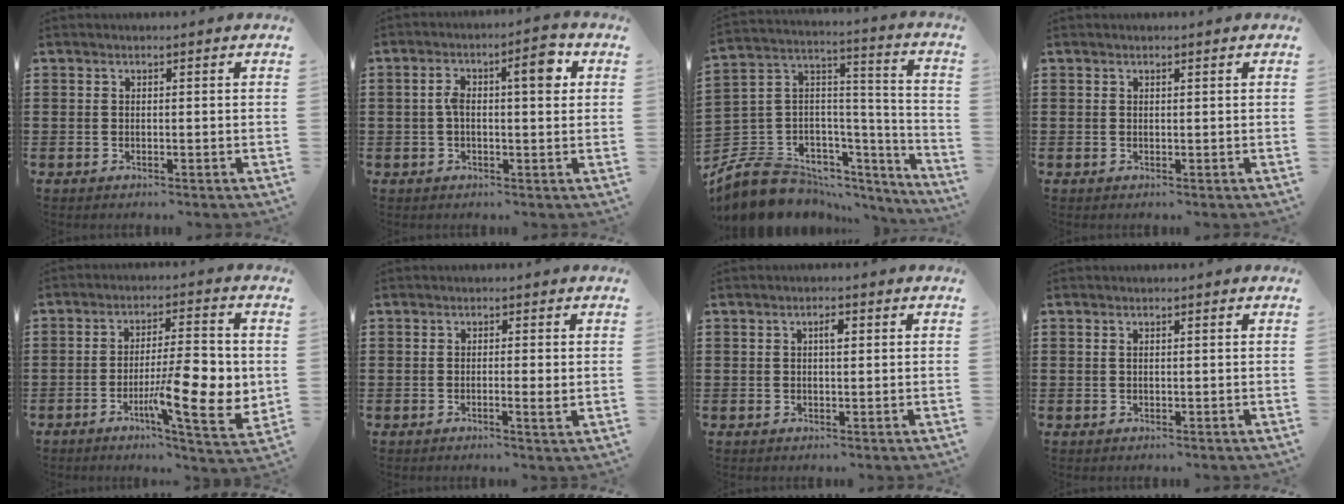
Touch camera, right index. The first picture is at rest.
{"total": 6.4, "force": [1.1, 2.2, 5.9], "torque": [-0.101, 0.008, 0.010]}
{"total": 9.9, "force": [-7.0, 6.5, 2.5], "torque": [-0.078, 0.004, -0.131]}
{"total": 0.0}
{"total": 11.9, "force": [-2.1, 3.2, 11.3], "torque": [-0.177, -0.012, -0.038]}
{"total": 2.0, "force": [-0.4, 0.2, 1.9], "torque": [-0.034, -0.002, -0.007]}
{"total": 1.8, "force": [0.4, 0.6, 1.6], "torque": [-0.026, 0.002, 0.003]}
{"total": 0.7, "force": [0.2, 0.1, 0.6], "torque": [-0.014, 0.000, 0.003]}